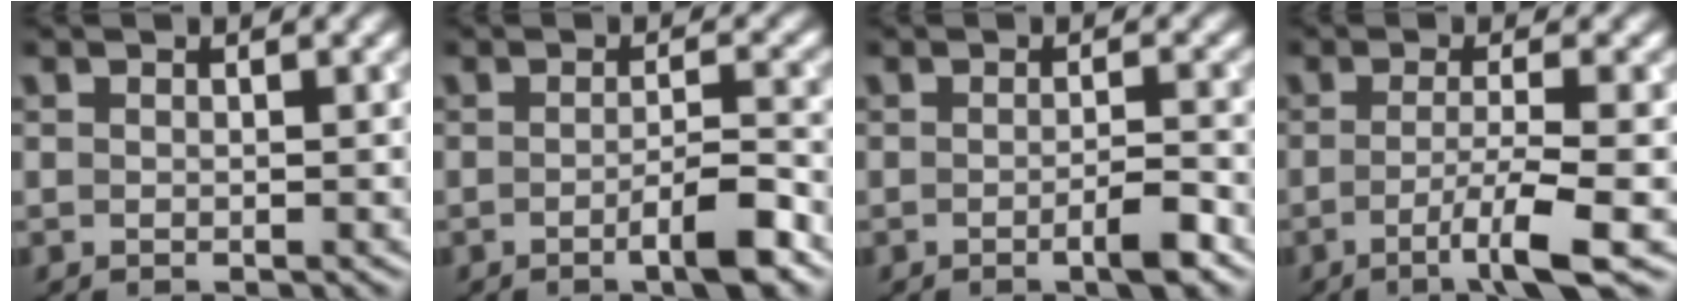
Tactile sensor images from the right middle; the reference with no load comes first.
{"total": 3.8, "force": [-1.7, 0.7, 3.3], "torque": [-0.052, 0.004, -0.031]}
{"total": 2.5, "force": [-1.1, 0.4, 2.2], "torque": [-0.031, 0.002, -0.020]}
{"total": 4.6, "force": [-1.6, 0.6, 4.2], "torque": [-0.070, -0.007, -0.035]}